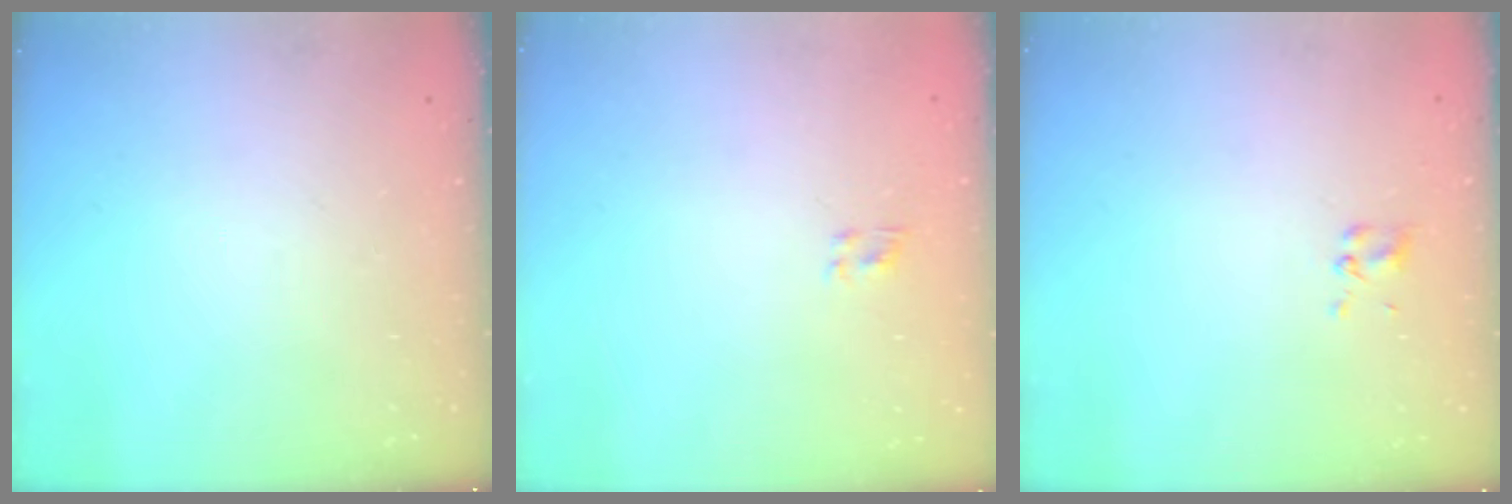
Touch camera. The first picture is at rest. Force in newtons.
{"total": 1.1, "press": 0.8, "slide": 0.7}
{"total": 1.8, "press": 1.6, "slide": 0.8}